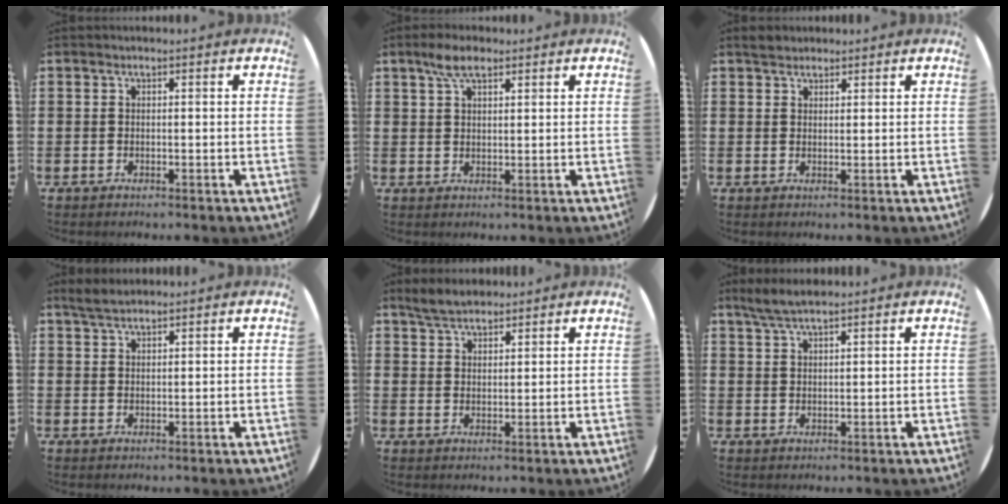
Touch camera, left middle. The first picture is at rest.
{"total": 4.3, "force": [2.9, 1.7, 2.7], "torque": [-0.052, 0.005, 0.050]}
{"total": 1.7, "force": [1.6, 0.7, 0.1], "torque": [0.003, 0.002, 0.030]}
{"total": 2.5, "force": [2.2, 0.5, 1.0], "torque": [-0.024, 0.006, 0.041]}
{"total": 3.8, "force": [3.5, 1.1, 1.0], "torque": [-0.028, 0.000, 0.066]}
{"total": 3.6, "force": [3.0, 0.4, 1.9], "torque": [-0.042, 0.002, 0.055]}